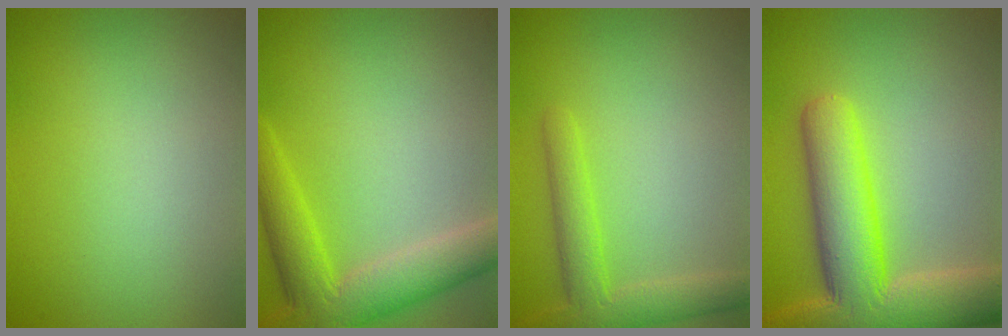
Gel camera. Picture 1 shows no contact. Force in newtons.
{"total": 6.2, "press": 6.2, "slide": 0.2}
{"total": 3.8, "press": 3.8, "slide": 0.3}
{"total": 11.3, "press": 11.2, "slide": 0.6}